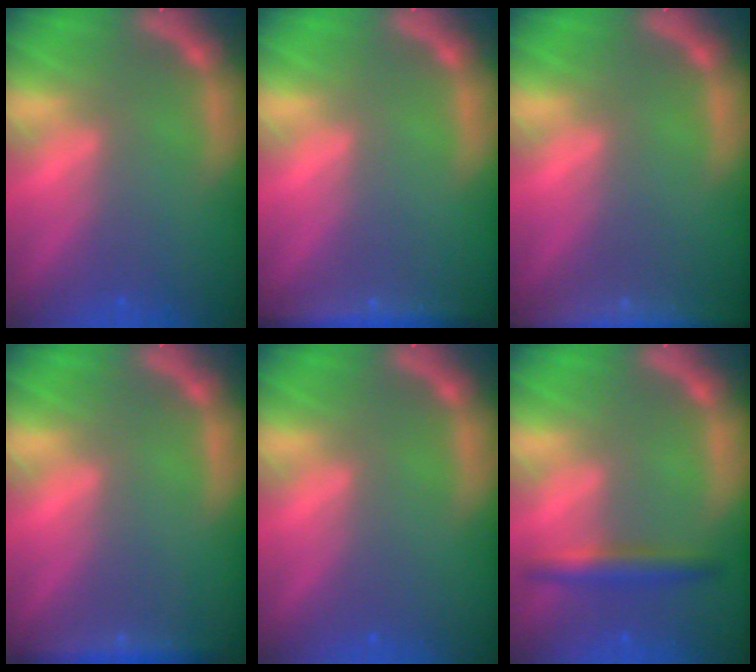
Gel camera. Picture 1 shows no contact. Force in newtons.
{"total": 4.0}
{"total": 7.4}
{"total": 3.0}
{"total": 0.0}
{"total": 3.0}